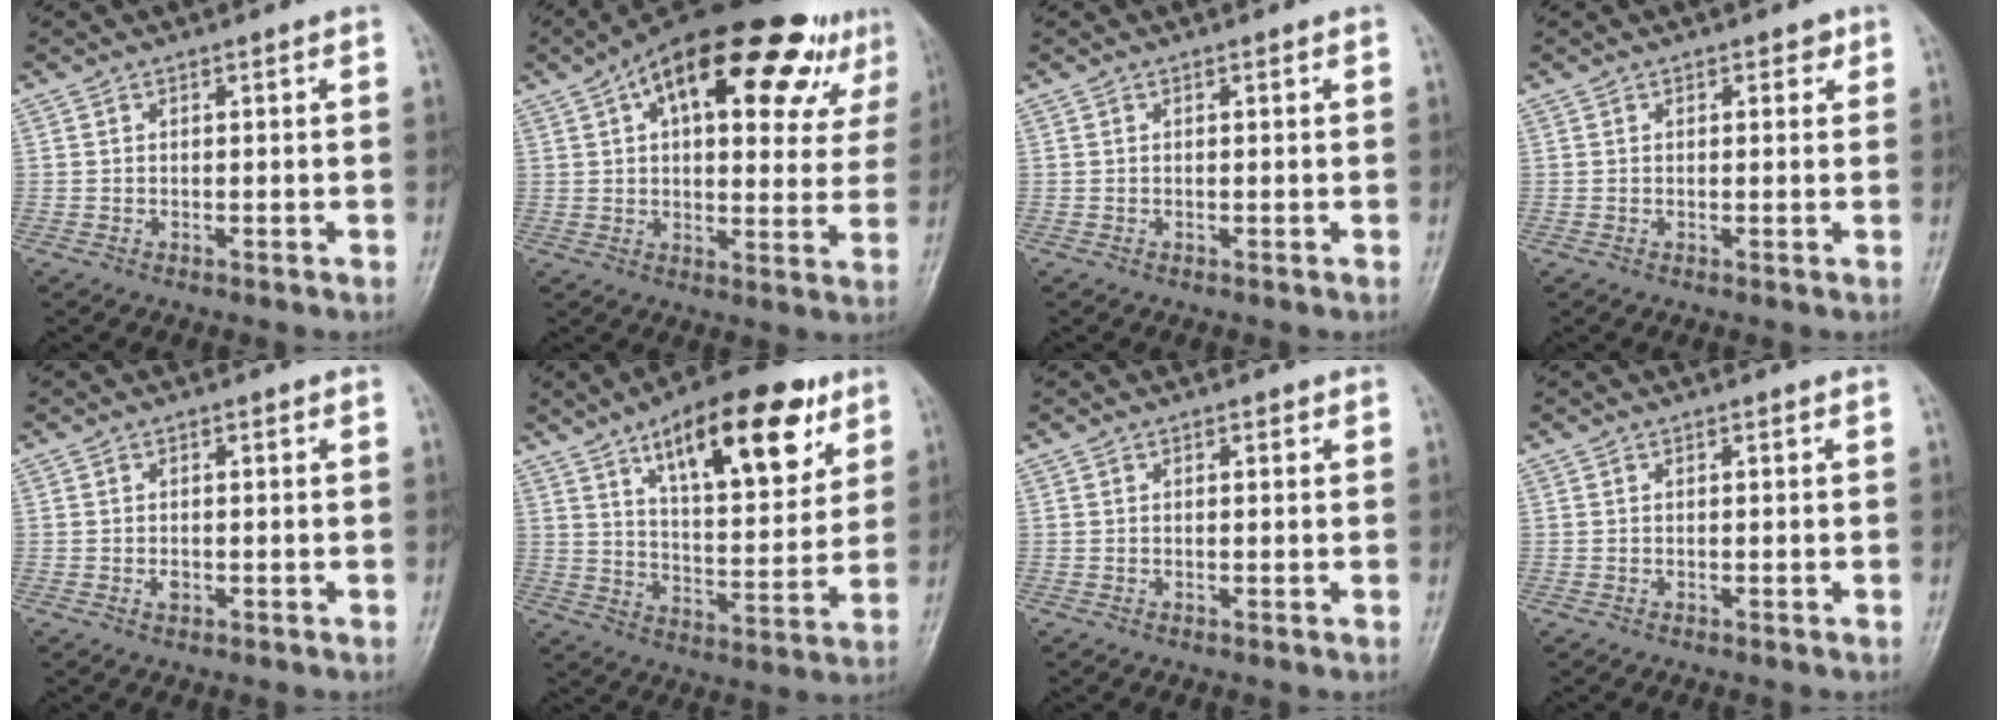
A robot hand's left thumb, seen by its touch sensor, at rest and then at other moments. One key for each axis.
{"total": 27.0, "fx": 13.3, "fy": 11.4, "fz": 20.4, "tx": -0.270, "ty": 0.018, "tz": 0.188}
{"total": 0.0}
{"total": 1.6, "fx": 0.8, "fy": 1.1, "fz": 0.8, "tx": 0.004, "ty": -0.001, "tz": 0.006}
{"total": 1.2, "fx": -0.3, "fy": 0.9, "fz": 0.8, "tx": -0.009, "ty": 0.000, "tz": -0.004}
{"total": 20.7, "fx": 11.0, "fy": 8.2, "fz": 15.5, "tx": -0.192, "ty": -0.040, "tz": 0.173}
{"total": 0.8, "fx": 0.5, "fy": 0.5, "fz": 0.5, "tx": -0.001, "ty": -0.001, "tz": 0.003}
{"total": 0.0}